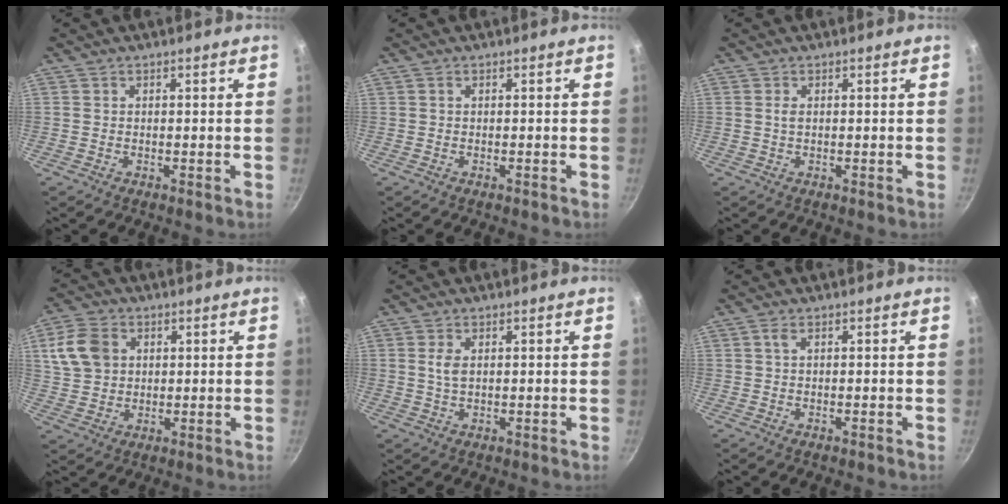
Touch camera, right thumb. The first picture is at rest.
{"total": 0.0}
{"total": 1.0, "force": [0.1, 0.4, 0.9], "torque": [-0.017, 0.001, 0.002]}
{"total": 9.1, "force": [2.6, 7.1, 5.1], "torque": [-0.086, 0.003, 0.046]}
{"total": 2.4, "force": [0.6, 1.2, 2.0], "torque": [-0.041, -0.001, 0.014]}
{"total": 0.9, "force": [0.0, 0.2, 0.8], "torque": [-0.017, 0.002, 0.000]}